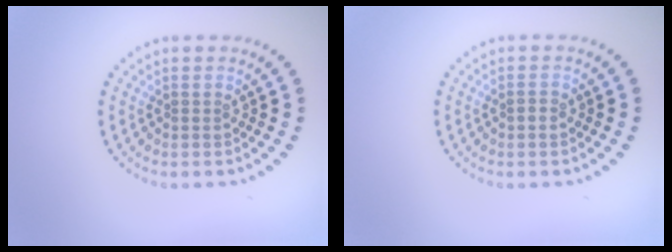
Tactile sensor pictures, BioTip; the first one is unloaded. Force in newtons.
{"total": 0.8, "press": 0.8, "slide": 0.2}